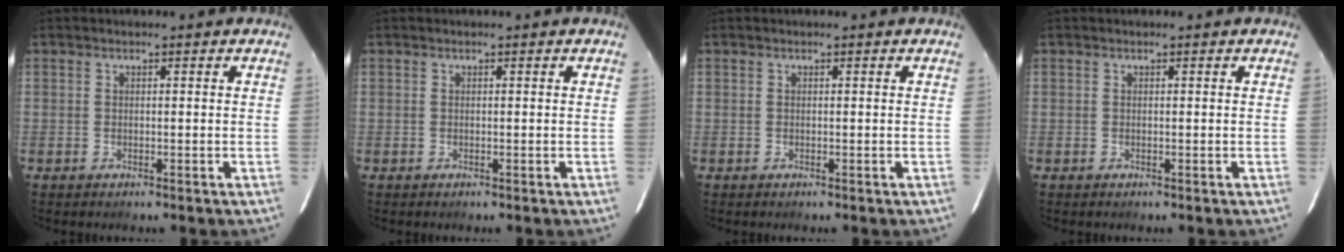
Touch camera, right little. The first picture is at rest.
{"total": 0.0}
{"total": 0.0}
{"total": 0.0}